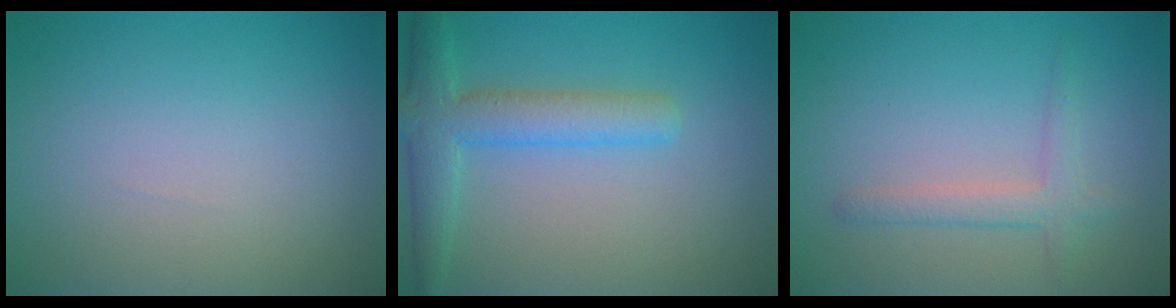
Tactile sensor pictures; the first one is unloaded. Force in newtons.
{"total": 4.6, "press": 4.6, "slide": 0.2}
{"total": 2.1, "press": 2.1, "slide": 0.1}